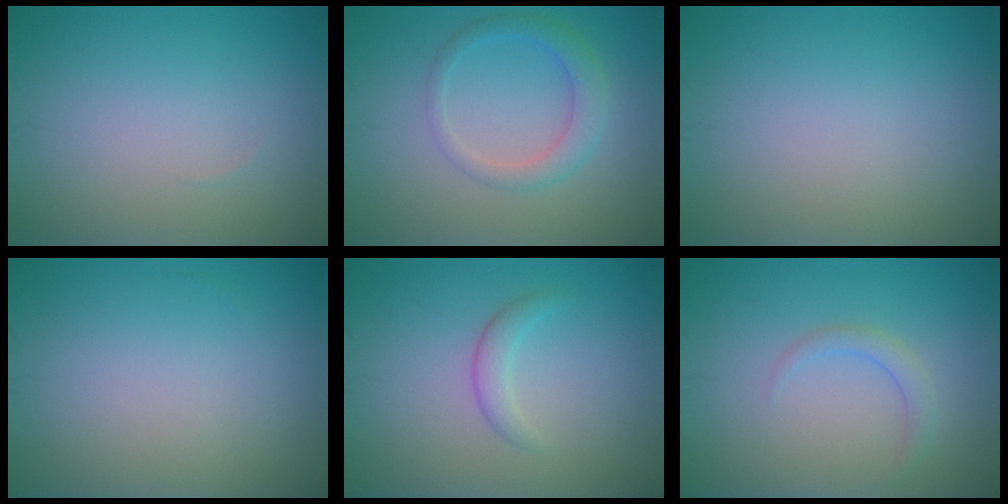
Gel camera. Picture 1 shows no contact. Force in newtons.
{"total": 2.7, "press": 2.7, "slide": 0.1}
{"total": 0.0}
{"total": 0.0}
{"total": 1.7, "press": 1.7, "slide": 0.2}
{"total": 1.5, "press": 1.5, "slide": 0.1}